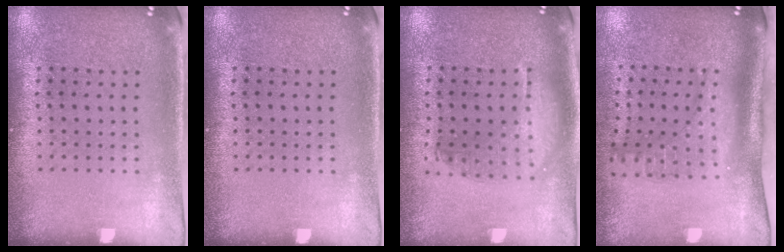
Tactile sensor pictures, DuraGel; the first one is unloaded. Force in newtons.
{"total": 0.0}
{"total": 1.3, "press": 1.3, "slide": 0.4}
{"total": 2.1, "press": 1.4, "slide": 1.6}